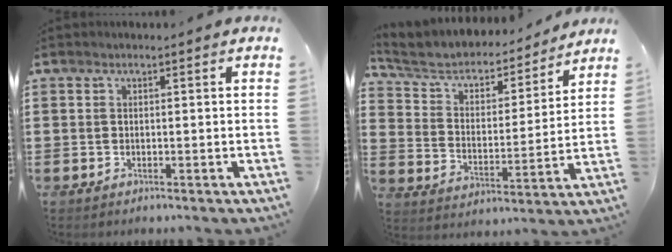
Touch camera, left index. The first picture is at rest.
{"total": 4.9, "force": [3.9, 2.4, 1.9], "torque": [-0.063, -0.029, 0.058]}